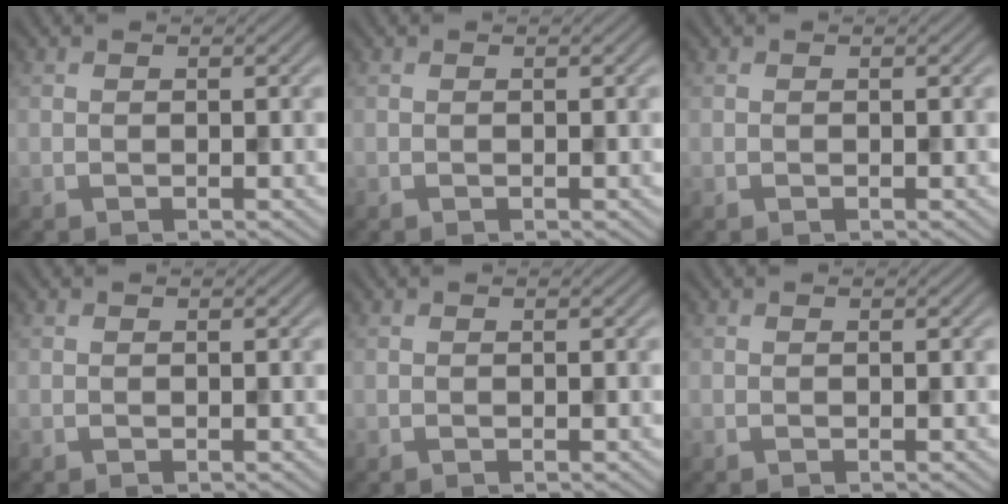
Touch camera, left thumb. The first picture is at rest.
{"total": 0.0}
{"total": 0.0}
{"total": 0.0}
{"total": 0.0}
{"total": 0.0}